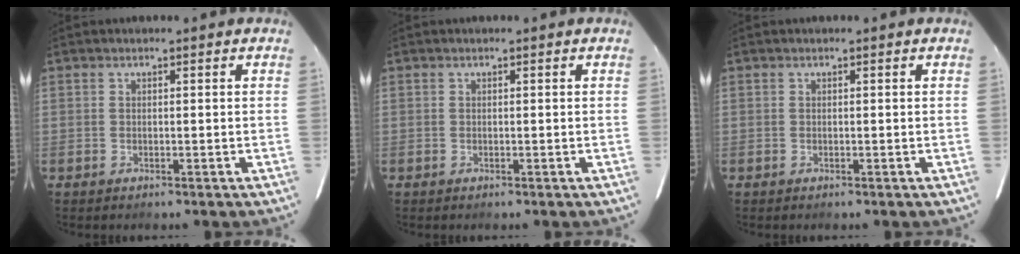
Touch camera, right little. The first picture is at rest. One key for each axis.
{"total": 0.0}
{"total": 0.0}